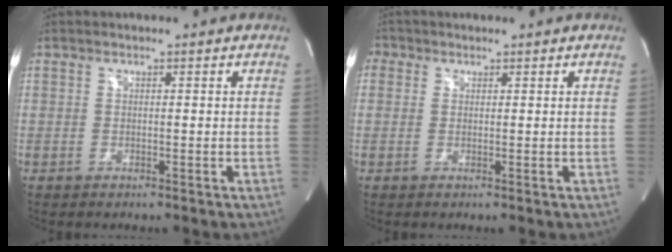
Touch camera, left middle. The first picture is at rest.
{"total": 2.1, "force": [0.9, 1.9, 0.4], "torque": [0.002, 0.008, 0.012]}